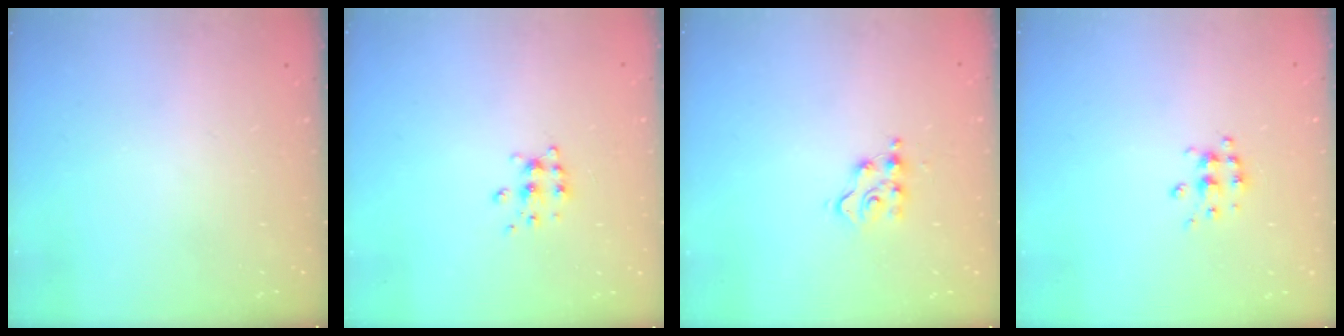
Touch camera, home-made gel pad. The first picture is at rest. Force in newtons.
{"total": 6.4, "press": 6.3, "slide": 0.7}
{"total": 5.4, "press": 5.4, "slide": 0.6}
{"total": 5.7, "press": 5.7, "slide": 0.5}